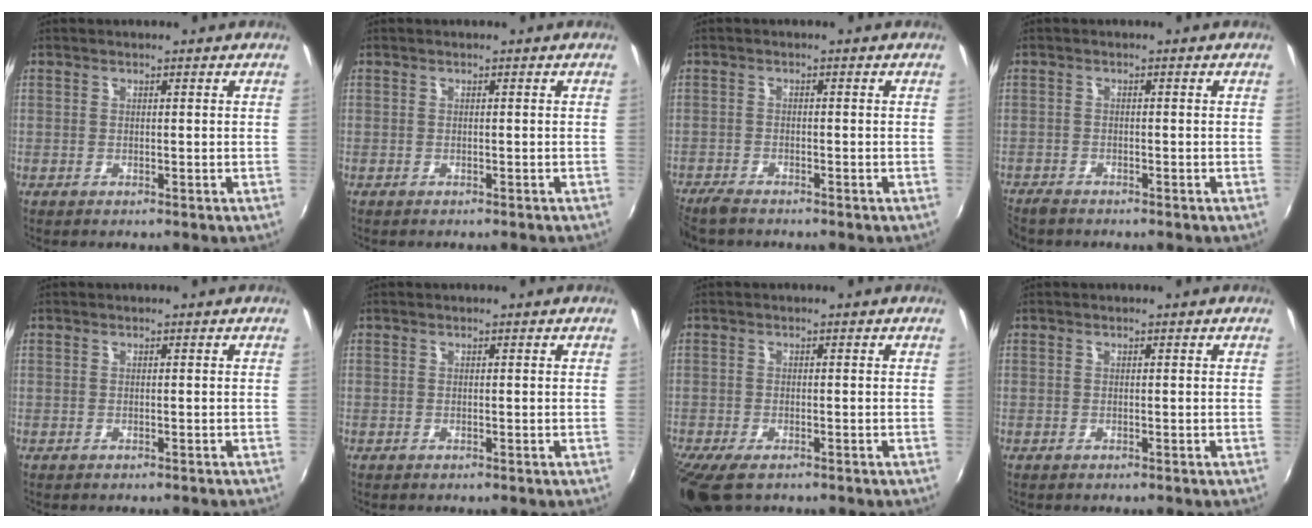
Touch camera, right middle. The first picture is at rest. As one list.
[{"total": 0.6, "force": [-0.5, 0.1, 0.2], "torque": [-0.003, -0.002, -0.008]}, {"total": 3.9, "force": [-3.6, 0.8, 1.4], "torque": [-0.041, -0.019, -0.070]}, {"total": 2.5, "force": [-2.4, 0.6, 0.5], "torque": [-0.020, -0.013, -0.047]}, {"total": 0.5, "force": [-0.5, 0.1, 0.2], "torque": [-0.003, -0.002, -0.008]}, {"total": 0.0}, {"total": 6.5, "force": [-4.7, 2.2, 3.9], "torque": [-0.096, -0.032, -0.086]}, {"total": 0.0}]